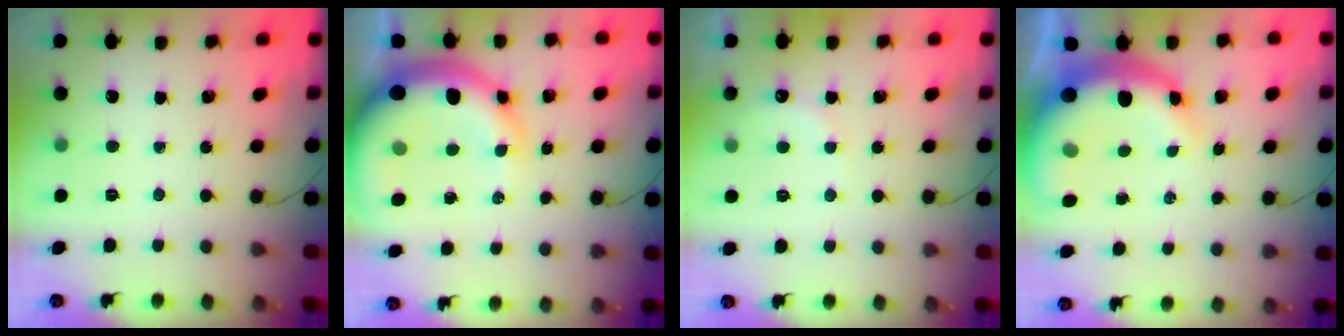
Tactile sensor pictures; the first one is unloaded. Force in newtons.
{"total": 16.2, "press": 15.5, "slide": 4.6}
{"total": 7.7, "press": 7.6, "slide": 1.3}
{"total": 13.9, "press": 13.7, "slide": 2.7}